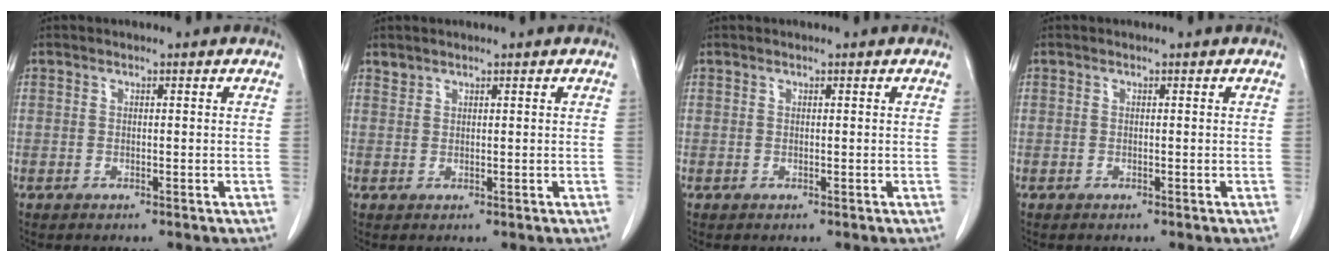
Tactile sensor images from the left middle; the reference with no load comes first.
{"total": 0.9, "force": [0.9, 0.2, -0.1], "torque": [-0.002, 0.001, 0.019]}
{"total": 0.0}
{"total": 0.0}